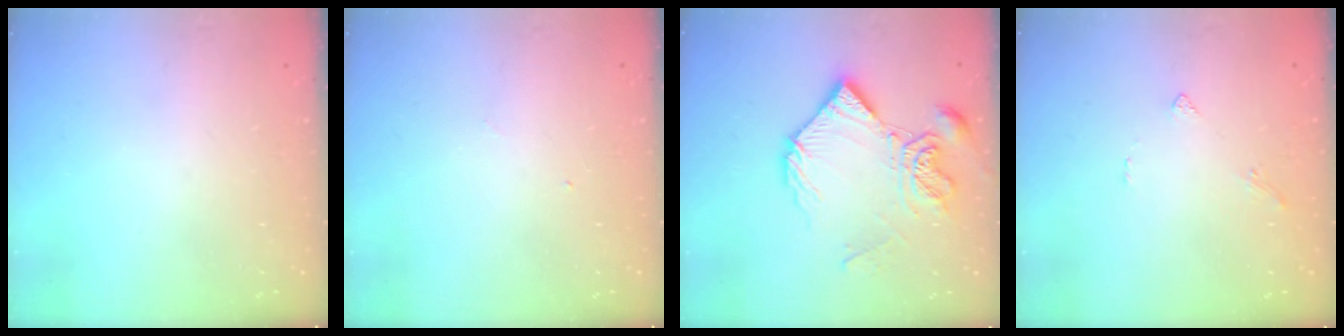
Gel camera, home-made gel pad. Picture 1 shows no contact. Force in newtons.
{"total": 3.0, "press": 3.0, "slide": 0.4}
{"total": 12.8, "press": 12.8, "slide": 1.1}
{"total": 1.6, "press": 1.5, "slide": 0.5}